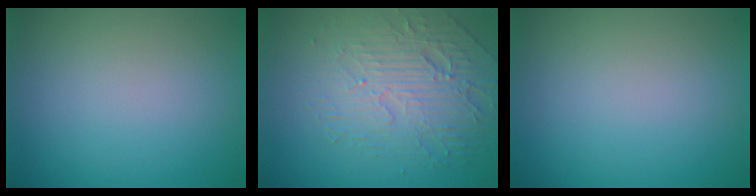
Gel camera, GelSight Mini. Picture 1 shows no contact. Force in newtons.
{"total": 5.0, "press": 4.2, "slide": 2.8}
{"total": 0.0}